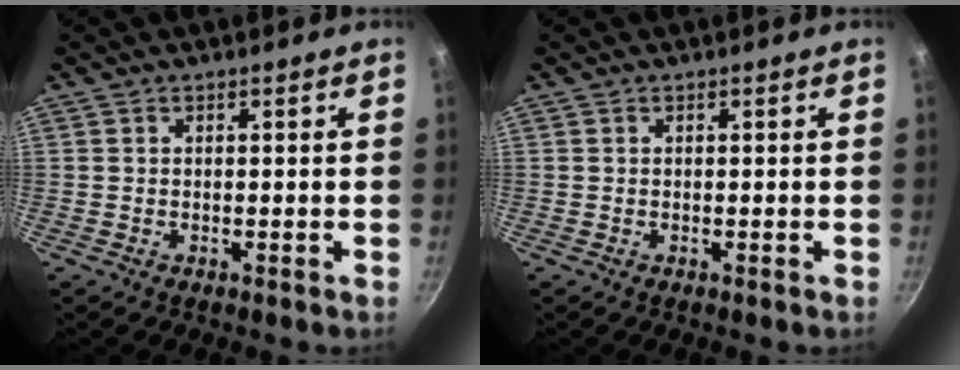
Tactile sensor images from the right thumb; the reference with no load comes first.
{"total": 0.0}